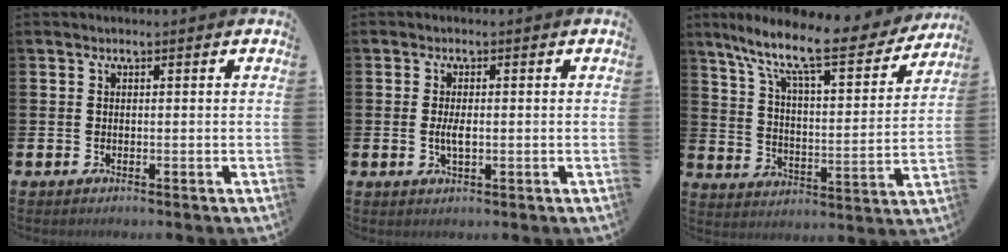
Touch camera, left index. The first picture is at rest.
{"total": 2.4, "force": [-0.1, 1.0, 2.2], "torque": [-0.039, 0.000, -0.004]}
{"total": 11.4, "force": [9.2, 2.4, 6.2], "torque": [-0.134, -0.062, 0.147]}